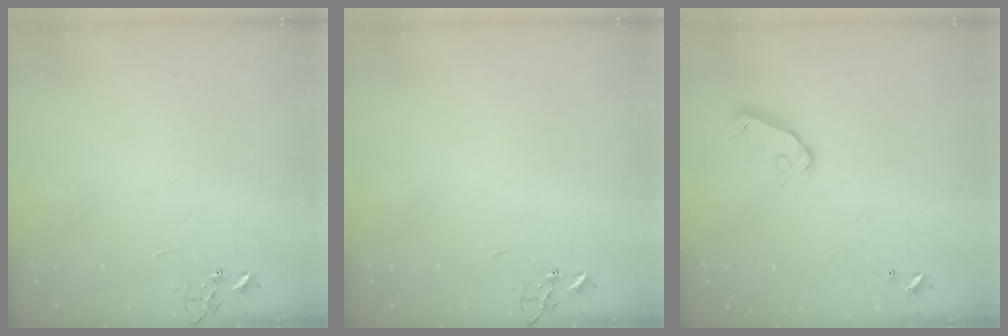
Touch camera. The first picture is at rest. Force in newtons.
{"total": 0.0}
{"total": 8.0, "press": 8.0, "slide": 1.0}